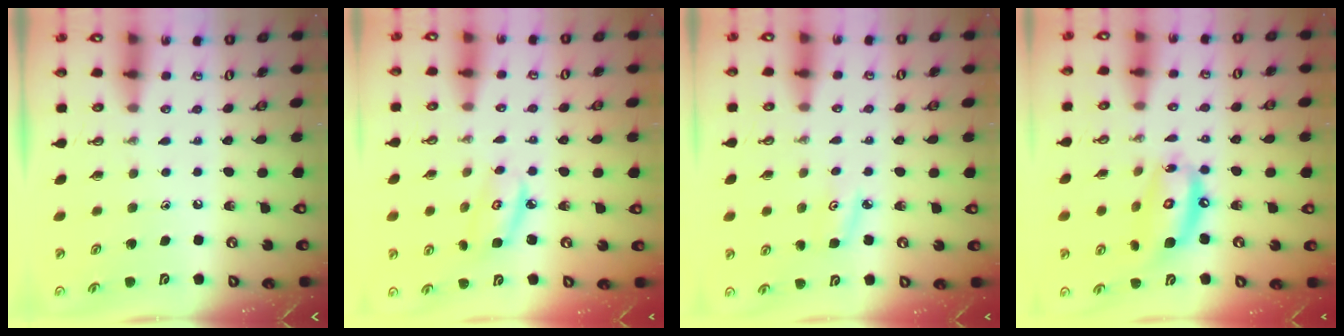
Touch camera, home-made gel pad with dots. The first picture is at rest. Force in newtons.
{"total": 5.4, "press": 5.4, "slide": 0.4}
{"total": 4.5, "press": 4.4, "slide": 0.5}
{"total": 13.3, "press": 13.2, "slide": 1.3}